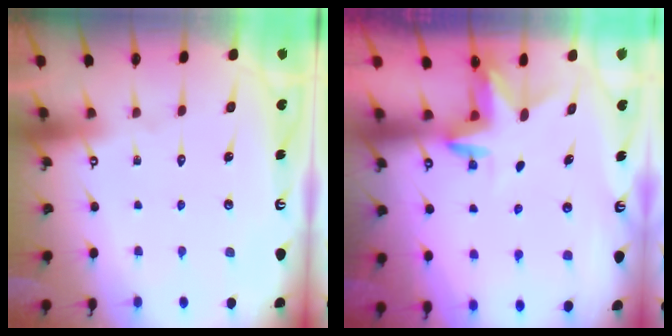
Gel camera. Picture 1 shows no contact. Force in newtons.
{"total": 3.2, "press": 3.2, "slide": 0.3}